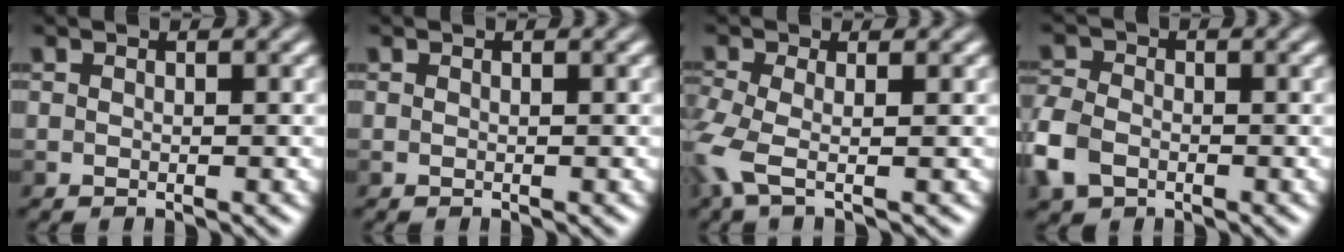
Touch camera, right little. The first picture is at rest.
{"total": 0.0}
{"total": 4.0, "force": [-1.2, 1.7, 3.4], "torque": [-0.101, 0.003, -0.031]}
{"total": 5.5, "force": [-2.5, 3.8, 3.2], "torque": [-0.092, -0.005, -0.058]}